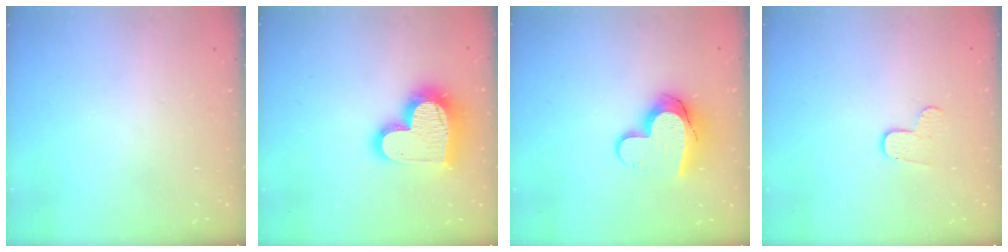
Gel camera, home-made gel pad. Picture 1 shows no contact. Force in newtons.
{"total": 18.1, "press": 18.0, "slide": 1.6}
{"total": 12.2, "press": 12.2, "slide": 0.9}
{"total": 6.0, "press": 6.0, "slide": 0.5}